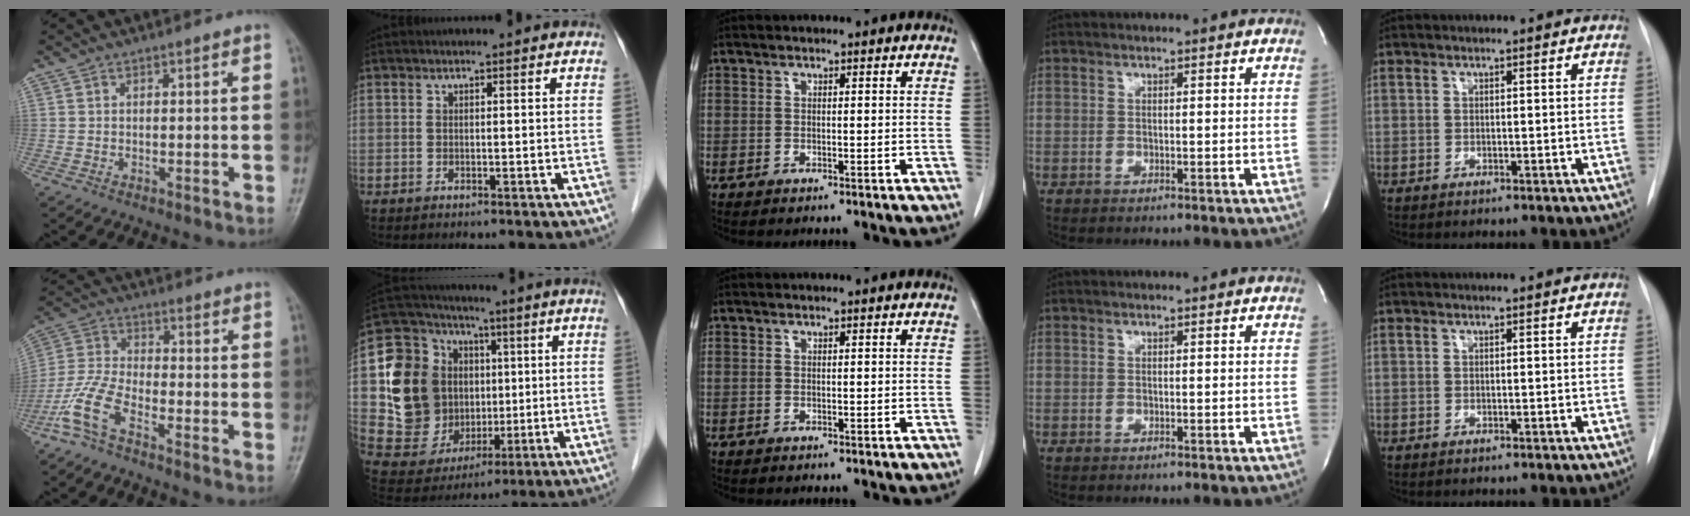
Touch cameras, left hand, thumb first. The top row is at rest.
{"thumb": {"total": 8.2, "force": [-5.4, 2.7, 5.5], "torque": [-0.129, 0.024, -0.124]}, "index": {"total": 16.7, "force": [1.3, 14.0, 9.0], "torque": [-0.183, 0.045, 0.050]}}